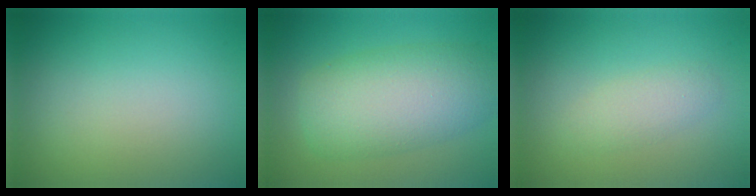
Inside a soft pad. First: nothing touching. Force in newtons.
{"total": 7.8, "press": 7.8, "slide": 0.2}
{"total": 1.9, "press": 1.9, "slide": 0.0}